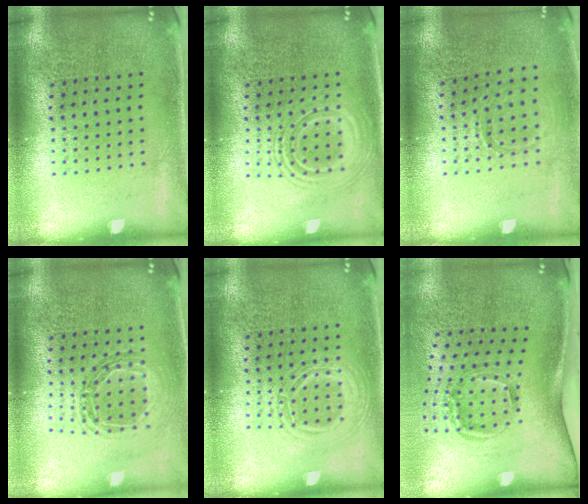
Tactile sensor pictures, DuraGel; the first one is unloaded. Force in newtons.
{"total": 2.6, "press": 2.6, "slide": 0.5}
{"total": 0.9, "press": 0.9, "slide": 0.2}
{"total": 0.9, "press": 0.9, "slide": 0.1}
{"total": 2.2, "press": 2.2, "slide": 0.3}
{"total": 2.1, "press": 1.2, "slide": 1.7}